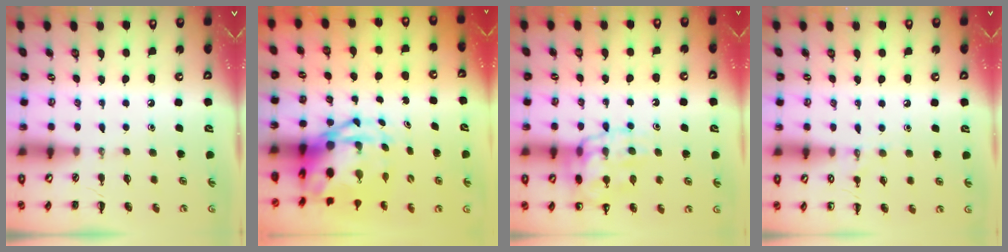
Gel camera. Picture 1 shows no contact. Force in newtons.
{"total": 8.1, "press": 7.8, "slide": 2.1}
{"total": 16.7, "press": 16.5, "slide": 2.8}
{"total": 6.6, "press": 6.3, "slide": 2.0}